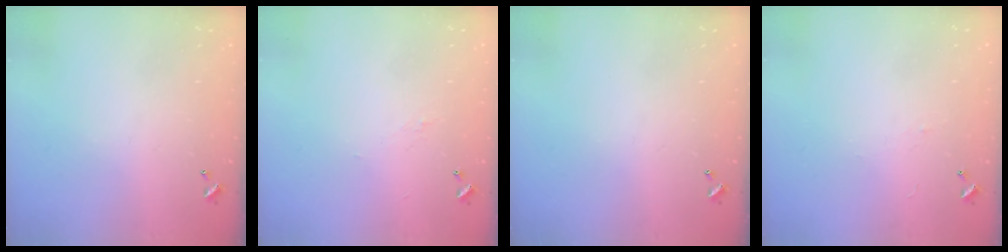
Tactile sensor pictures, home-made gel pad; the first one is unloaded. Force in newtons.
{"total": 1.5, "press": 1.4, "slide": 0.5}
{"total": 0.0}
{"total": 2.3, "press": 2.3, "slide": 0.3}